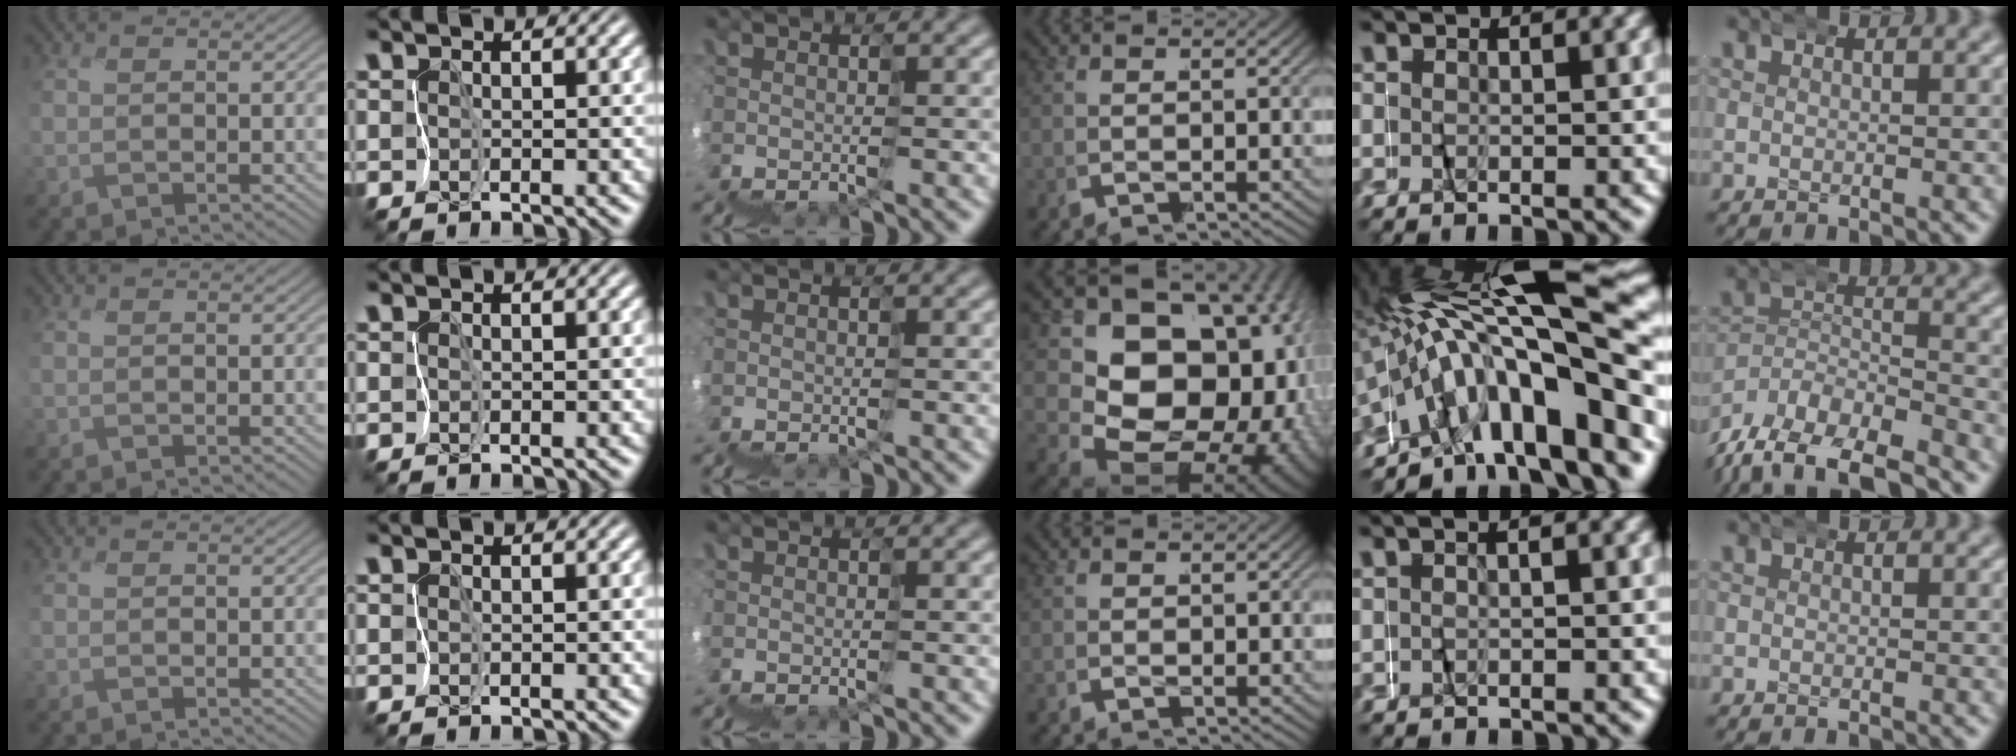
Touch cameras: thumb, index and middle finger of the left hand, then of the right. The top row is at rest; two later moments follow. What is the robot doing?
{"motion": "wrap", "object": "netting"}